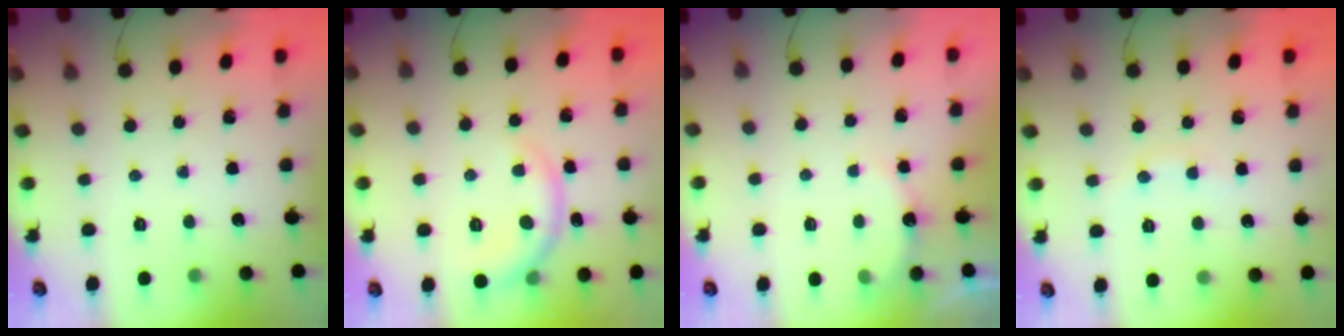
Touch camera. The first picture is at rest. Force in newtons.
{"total": 6.4, "press": 6.4, "slide": 0.7}
{"total": 5.6, "press": 5.5, "slide": 1.1}
{"total": 3.6, "press": 3.4, "slide": 1.0}